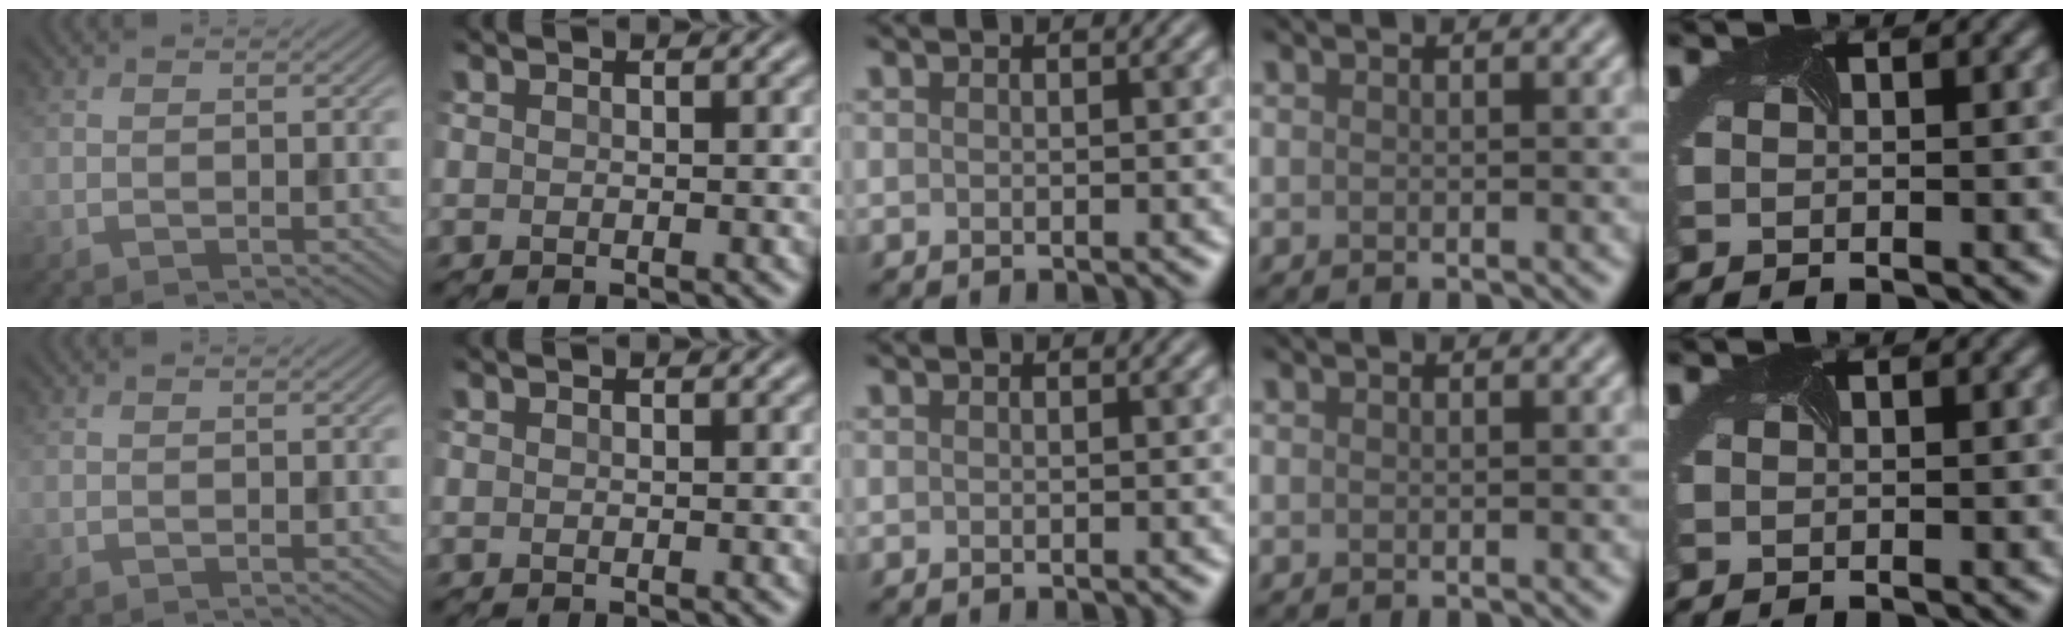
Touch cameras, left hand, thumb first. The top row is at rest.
{}